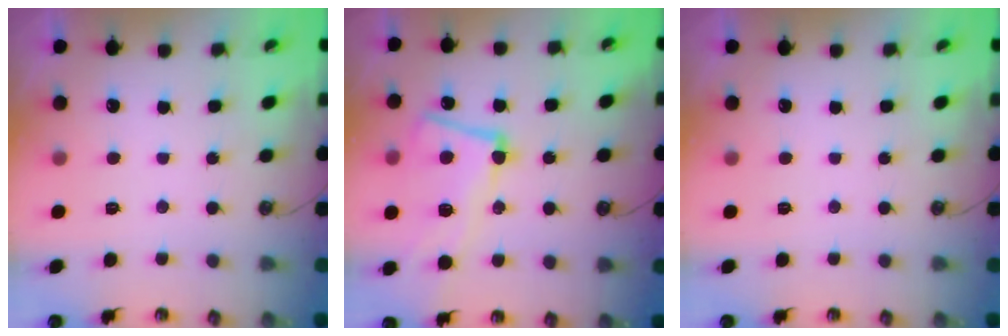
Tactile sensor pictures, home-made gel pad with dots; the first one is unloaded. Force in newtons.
{"total": 9.8, "press": 9.5, "slide": 2.2}
{"total": 0.0}